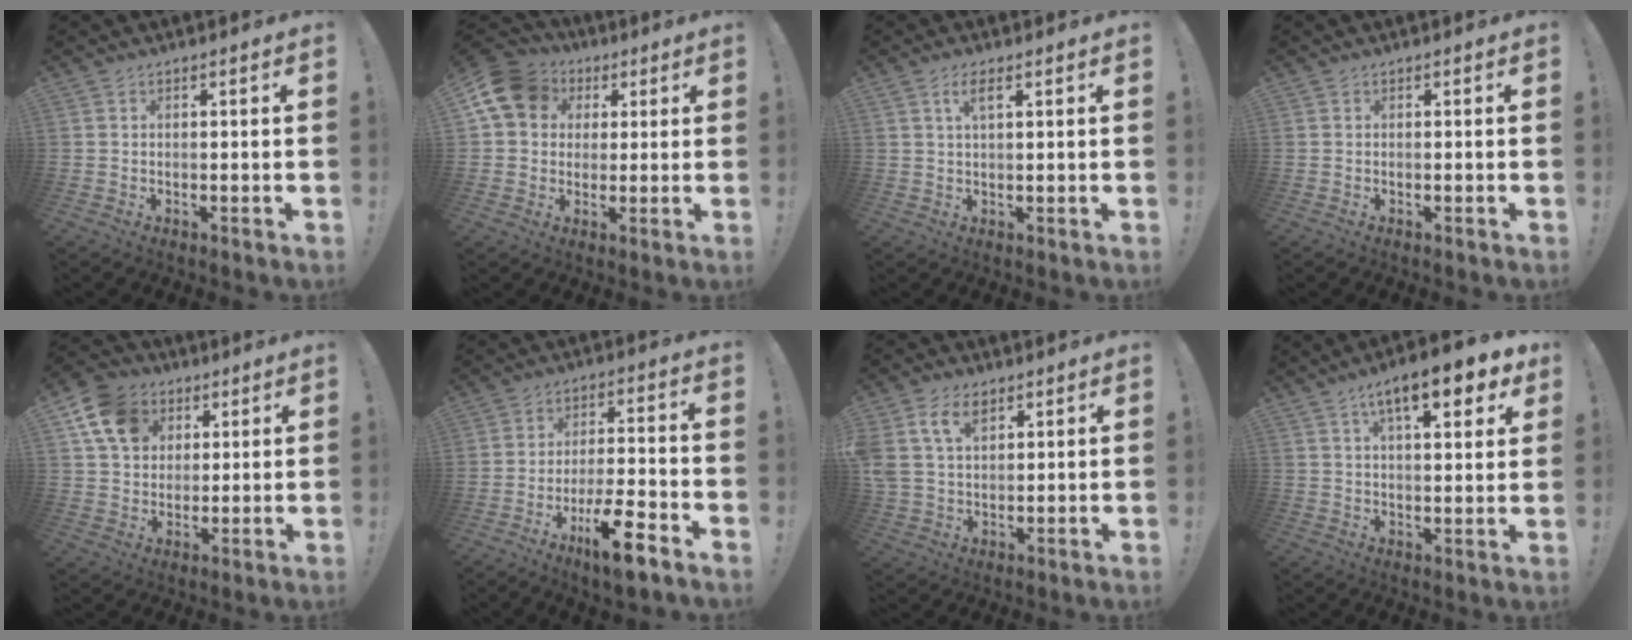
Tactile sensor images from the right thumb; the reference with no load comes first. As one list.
[{"total": 13.5, "force": [4.2, 11.0, 6.5], "torque": [-0.102, -0.007, 0.086]}, {"total": 3.5, "force": [1.8, 0.9, 2.8], "torque": [-0.051, -0.002, 0.030]}, {"total": 0.0}, {"total": 13.4, "force": [5.8, 10.4, 6.0], "torque": [-0.095, -0.019, 0.117]}, {"total": 12.2, "force": [-7.5, 3.0, 9.2], "torque": [-0.150, 0.047, -0.124]}, {"total": 9.7, "force": [5.4, 6.2, 5.2], "torque": [-0.107, -0.011, 0.104]}, {"total": 13.0, "force": [7.0, 3.7, 10.3], "torque": [-0.156, -0.028, 0.108]}]